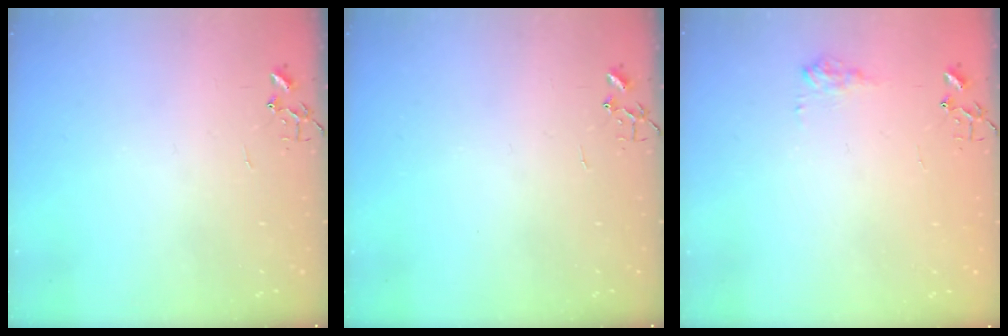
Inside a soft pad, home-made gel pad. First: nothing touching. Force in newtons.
{"total": 0.0}
{"total": 7.8, "press": 7.8, "slide": 0.1}